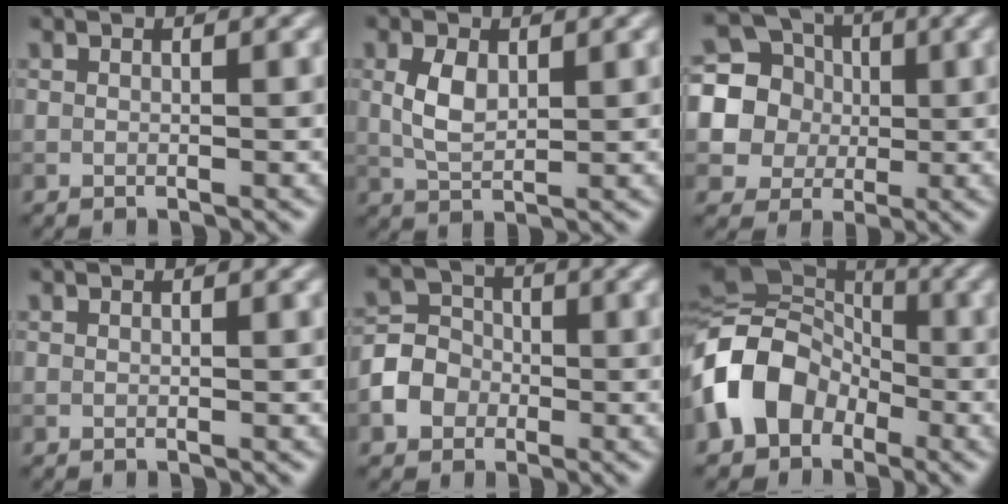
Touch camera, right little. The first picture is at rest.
{"total": 3.0, "force": [0.7, 1.7, 2.4], "torque": [-0.058, 0.001, 0.017]}
{"total": 9.9, "force": [1.1, 9.2, 3.4], "torque": [-0.103, 0.026, 0.015]}
{"total": 0.0}
{"total": 4.1, "force": [-1.4, 3.5, 1.5], "torque": [-0.020, 0.006, -0.035]}
{"total": 10.5, "force": [-3.6, 7.8, 5.9], "torque": [-0.117, -0.007, -0.083]}